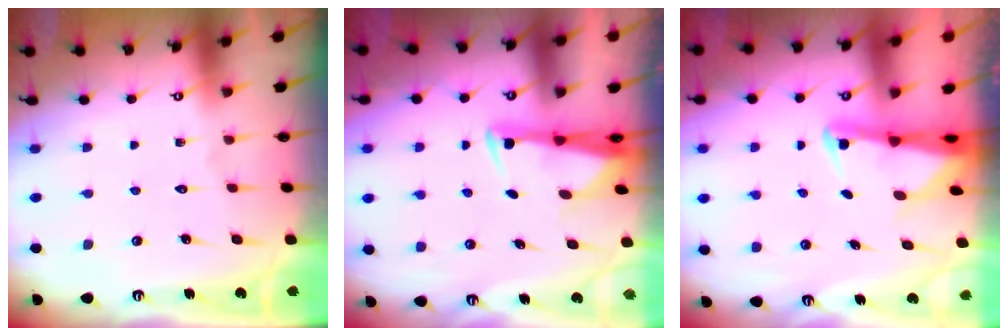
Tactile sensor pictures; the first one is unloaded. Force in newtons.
{"total": 2.8, "press": 2.7, "slide": 0.9}
{"total": 2.8, "press": 2.8, "slide": 0.4}